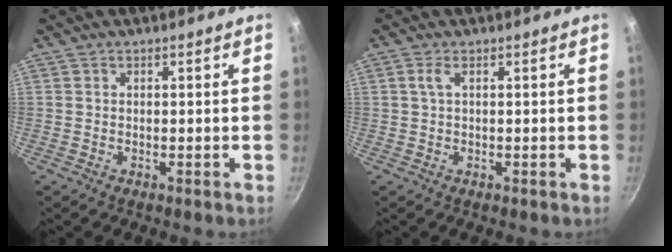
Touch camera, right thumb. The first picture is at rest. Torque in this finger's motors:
{"motor_torque": [-0.51, 0.18, -0.22, 0.09, 0.10]}